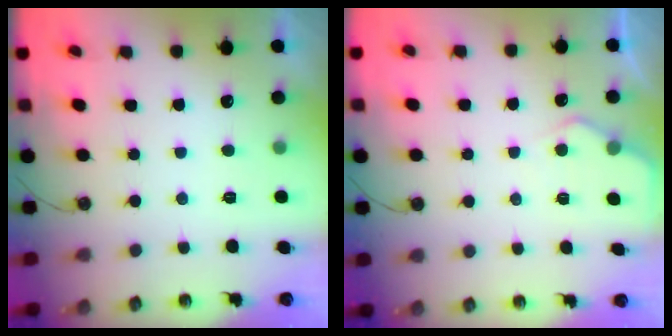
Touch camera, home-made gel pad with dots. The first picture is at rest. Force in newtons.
{"total": 5.1, "press": 5.0, "slide": 0.4}